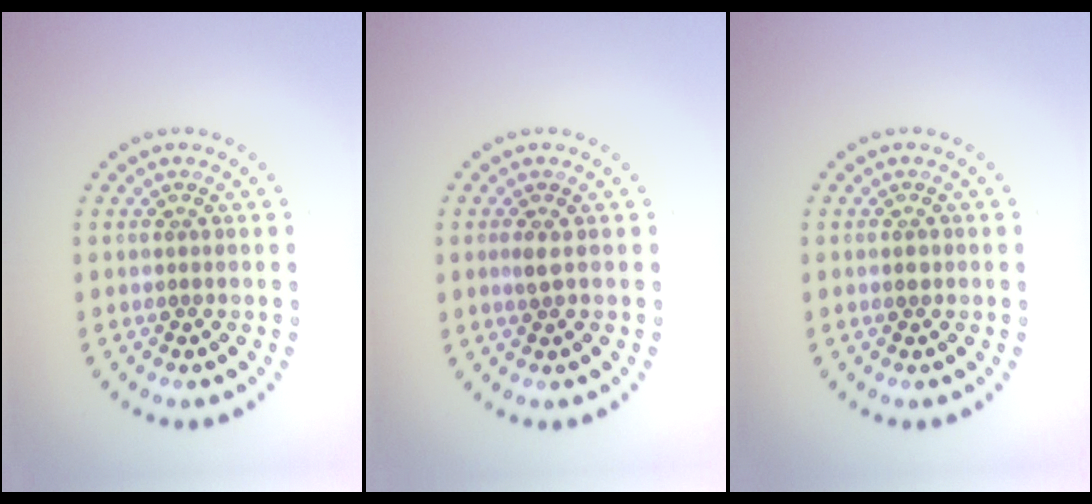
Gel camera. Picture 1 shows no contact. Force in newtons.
{"total": 0.9, "press": 0.9, "slide": 0.3}
{"total": 1.0, "press": 1.0, "slide": 0.0}